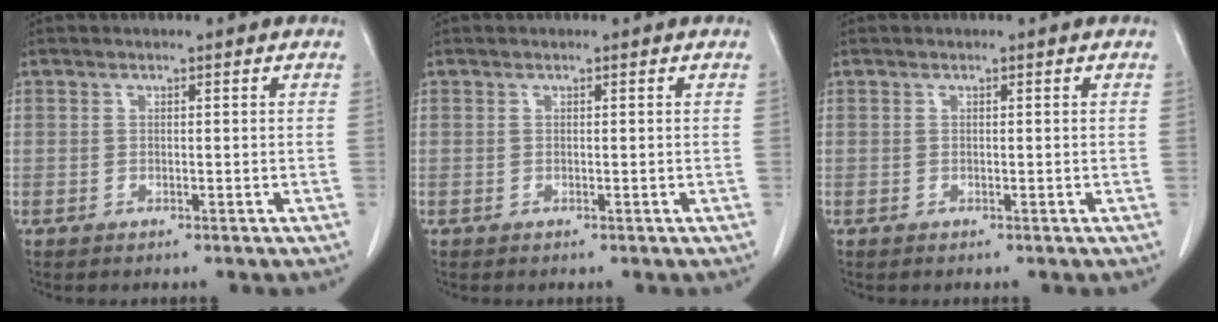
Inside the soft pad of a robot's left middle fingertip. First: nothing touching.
{"total": 0.0}
{"total": 0.0}